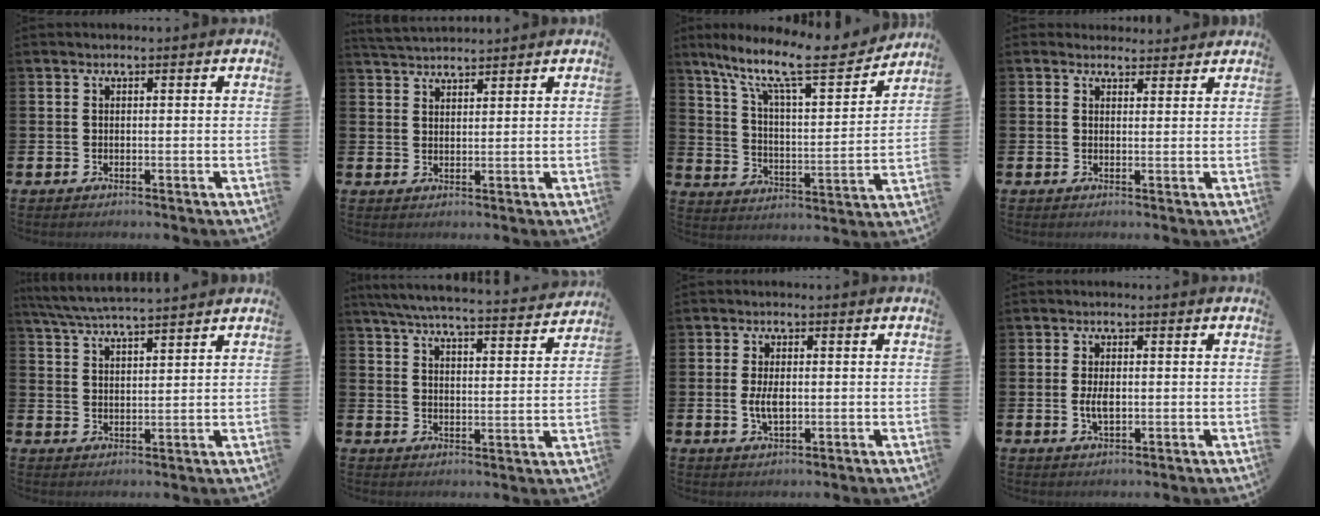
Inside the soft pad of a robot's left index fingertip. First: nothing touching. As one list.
[{"total": 3.4, "force": [3.3, 0.4, 0.2], "torque": [-0.012, -0.012, 0.062]}, {"total": 11.8, "force": [9.6, 2.1, 6.4], "torque": [-0.148, -0.061, 0.158]}, {"total": 2.3, "force": [2.2, 0.9, -0.1], "torque": [0.008, -0.008, 0.038]}, {"total": 5.4, "force": [5.2, 0.0, 1.4], "torque": [-0.046, -0.022, 0.094]}, {"total": 6.6, "force": [6.2, 0.4, 2.0], "torque": [-0.056, -0.046, 0.107]}, {"total": 3.3, "force": [0.0, 1.6, 2.9], "torque": [-0.046, 0.001, -0.003]}, {"total": 2.7, "force": [-0.1, 1.3, 2.4], "torque": [-0.035, -0.001, -0.005]}]